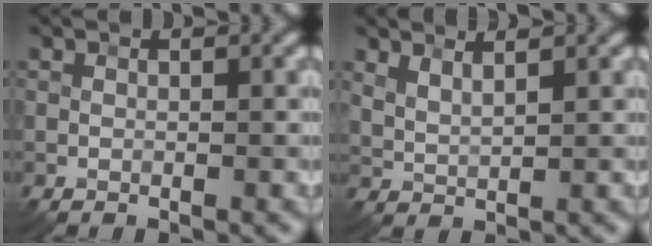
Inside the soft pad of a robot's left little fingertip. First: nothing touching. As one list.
[{"total": 2.1, "force": [1.6, 0.5, 1.2], "torque": [-0.027, -0.002, 0.037]}]